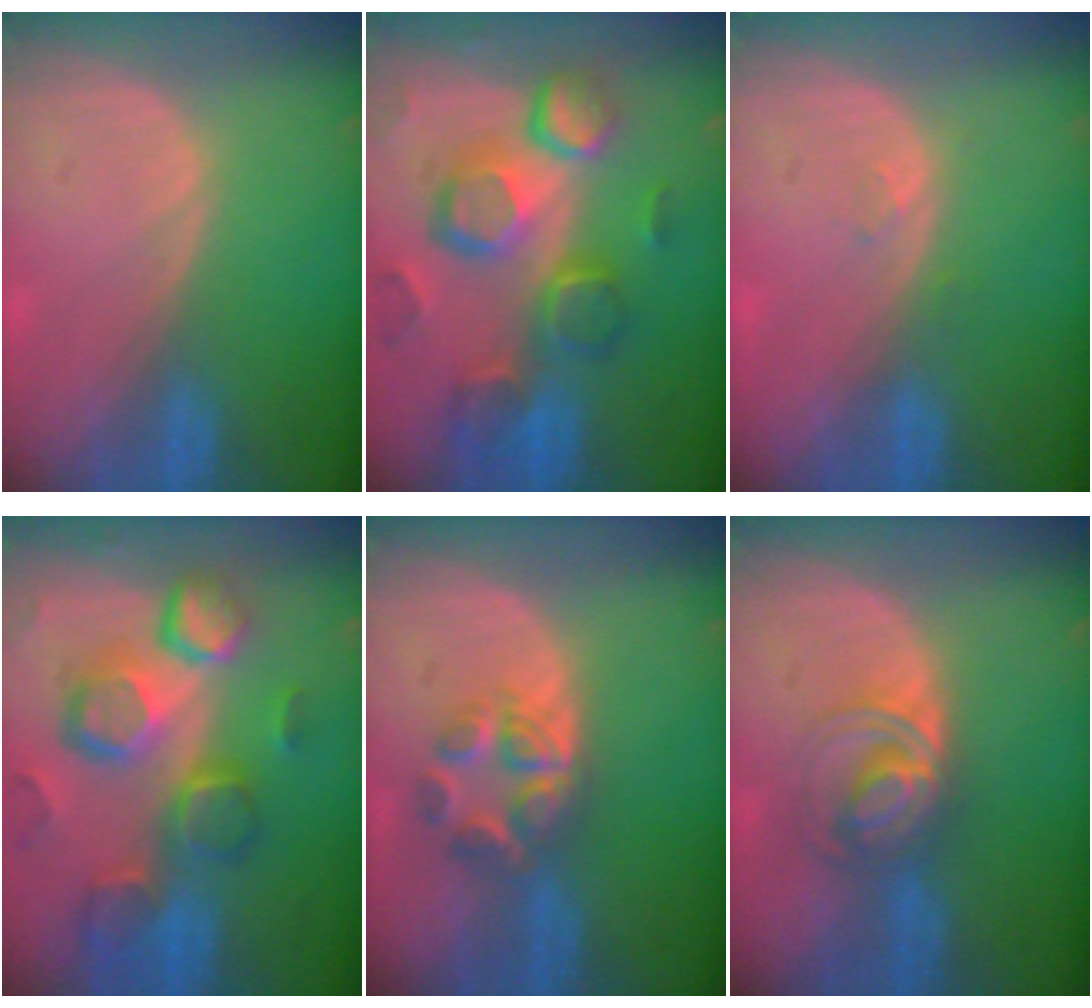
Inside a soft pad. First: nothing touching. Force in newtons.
{"total": 12.3, "press": 10.7, "slide": 6.0}
{"total": 1.1, "press": 1.0, "slide": 0.4}
{"total": 12.5, "press": 10.9, "slide": 6.1}
{"total": 5.9, "press": 5.4, "slide": 2.2}
{"total": 6.4, "press": 5.8, "slide": 2.8}